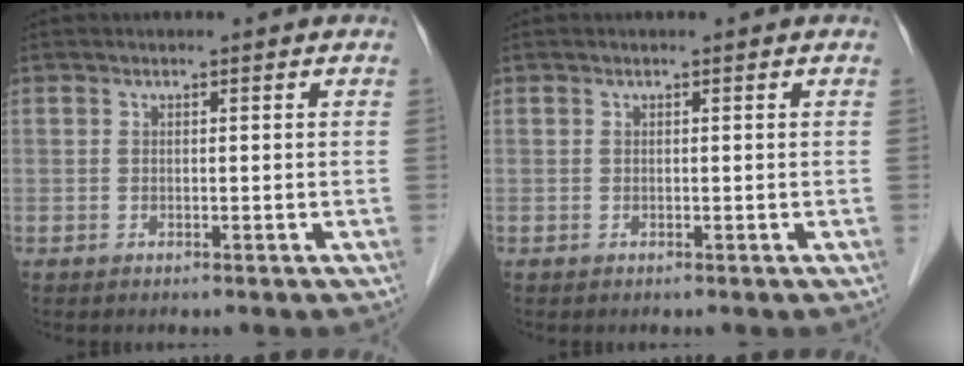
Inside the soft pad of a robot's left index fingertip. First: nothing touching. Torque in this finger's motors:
{"motor_torque": [0.00, 0.00, 0.00, 0.00]}